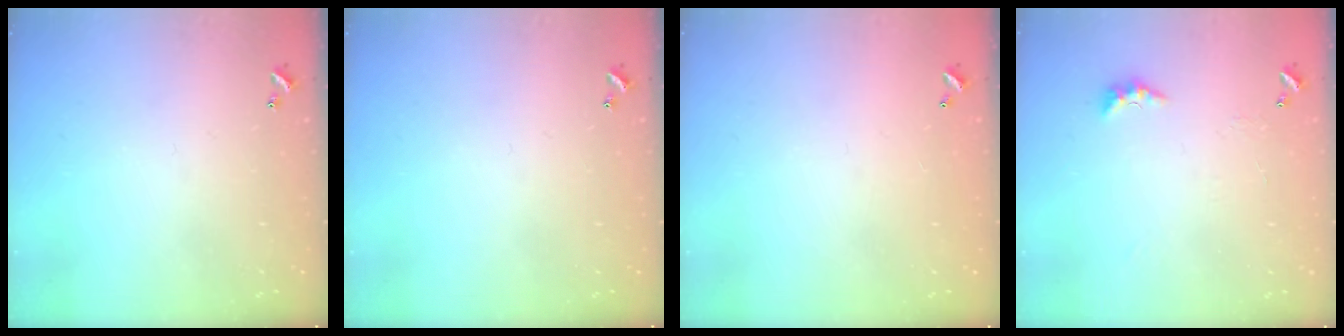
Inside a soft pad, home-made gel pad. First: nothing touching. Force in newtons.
{"total": 0.0}
{"total": 2.9, "press": 2.9, "slide": 0.1}
{"total": 3.0, "press": 2.9, "slide": 0.7}